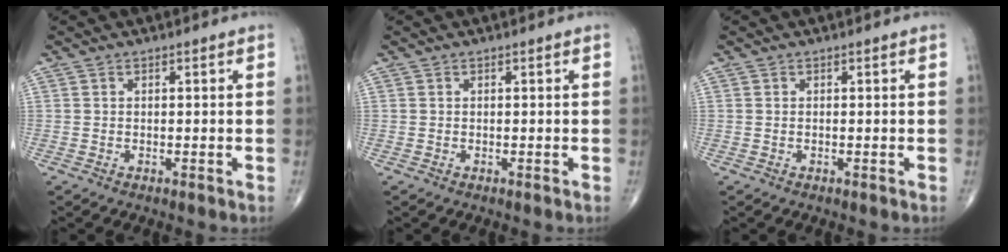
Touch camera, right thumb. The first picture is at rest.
{"total": 0.0}
{"total": 0.0}